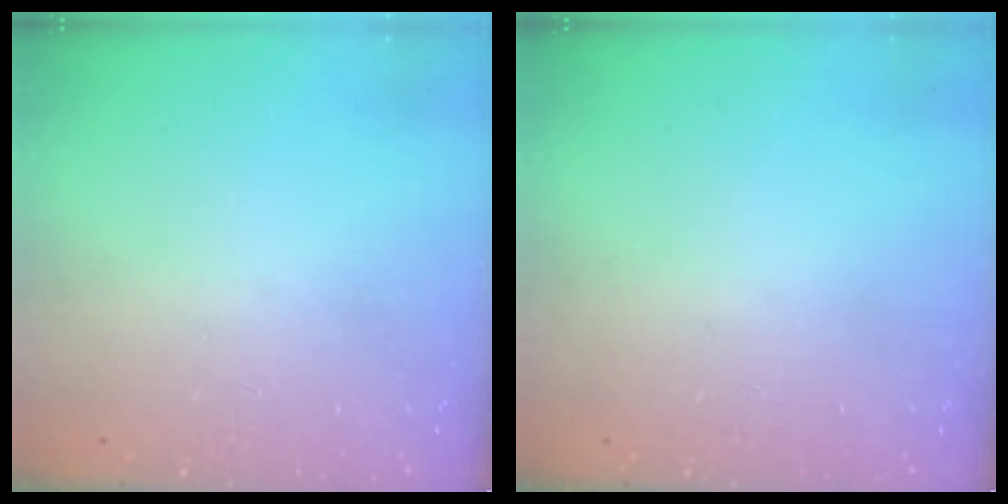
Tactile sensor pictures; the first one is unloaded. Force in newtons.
{"total": 0.0}